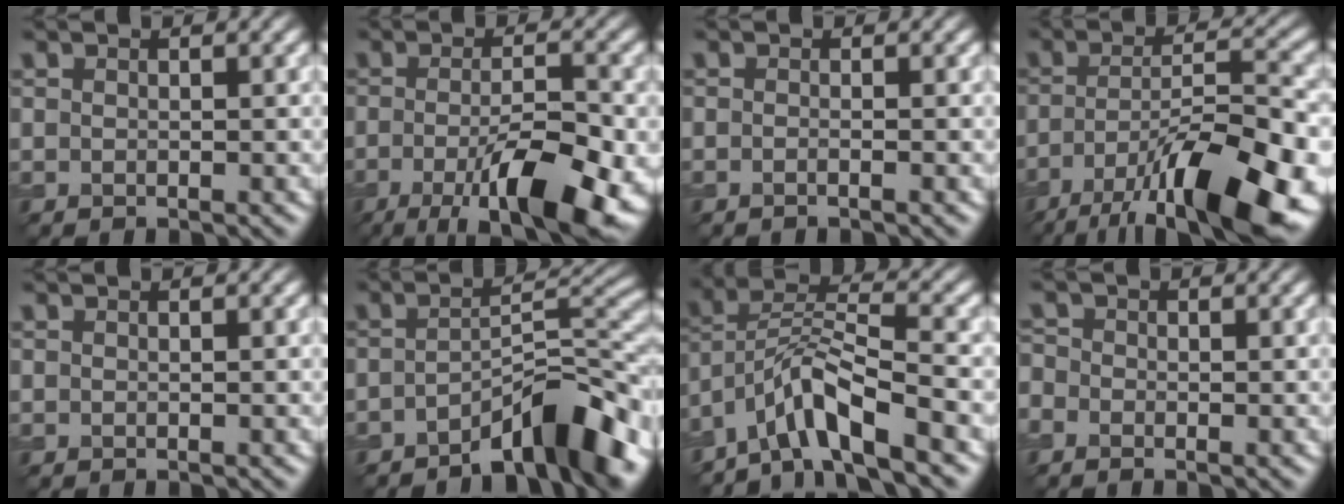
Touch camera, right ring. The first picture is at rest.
{"total": 10.4, "force": [-4.6, 2.7, 8.9], "torque": [-0.144, -0.010, -0.065]}
{"total": 0.8, "force": [-0.4, 0.3, 0.6], "torque": [0.000, -0.001, -0.014]}
{"total": 13.4, "force": [-8.1, 3.8, 10.0], "torque": [-0.182, 0.004, -0.126]}
{"total": 0.0}
{"total": 7.7, "force": [-5.2, 1.8, 5.5], "torque": [-0.076, 0.018, -0.082]}
{"total": 6.9, "force": [-5.1, 1.4, 4.4], "torque": [-0.077, 0.017, -0.095]}
{"total": 1.3, "force": [-1.1, 0.6, 0.3], "torque": [-0.018, 0.008, -0.021]}